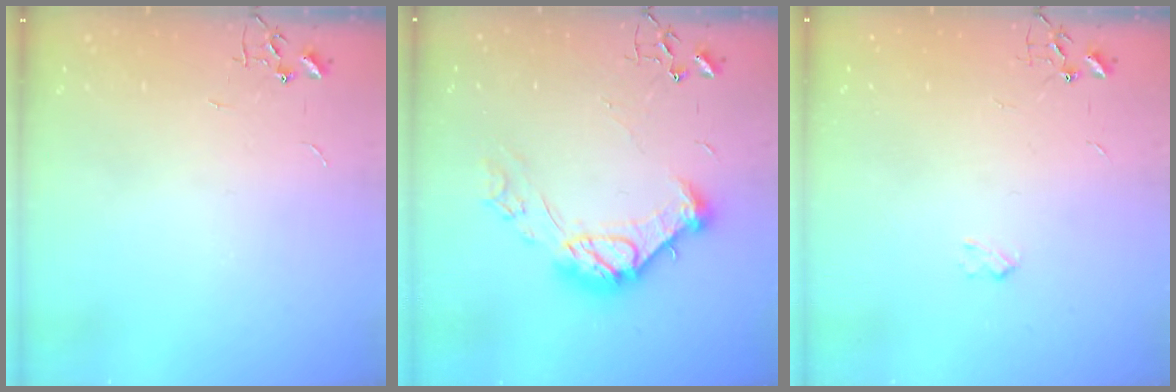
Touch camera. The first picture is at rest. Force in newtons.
{"total": 14.4, "press": 14.4, "slide": 0.9}
{"total": 2.4, "press": 2.4, "slide": 0.4}